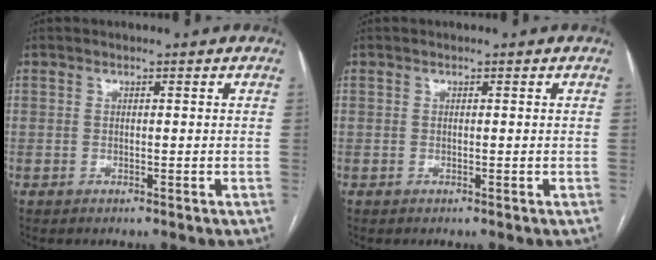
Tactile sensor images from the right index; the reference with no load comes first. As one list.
[{"total": 0.0}]